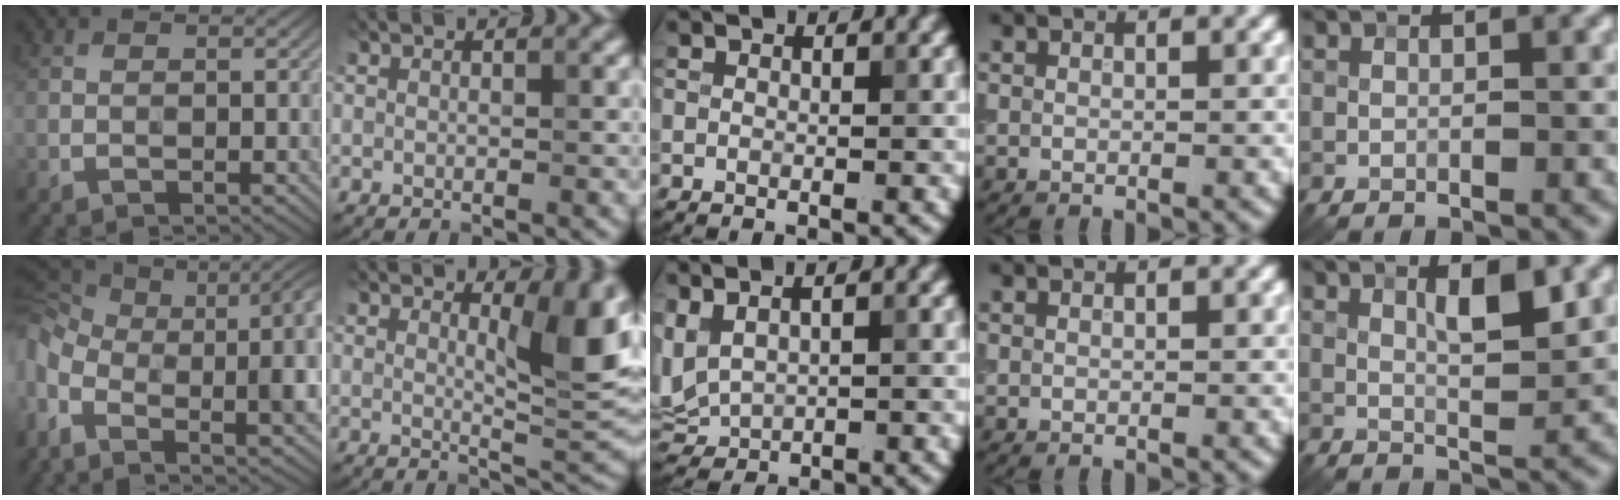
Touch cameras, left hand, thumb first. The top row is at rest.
{"thumb": {"total": 18.1, "force": [-4.0, 9.6, 14.7], "torque": [-0.294, -0.044, -0.022]}, "index": {"total": 6.9, "force": [2.4, 2.0, 6.1], "torque": [-0.077, -0.010, 0.041]}, "middle": {"total": 3.4, "force": [1.5, 2.0, 2.3], "torque": [-0.060, 0.008, 0.038]}, "little": {"total": 3.4, "force": [1.3, 0.9, 3.0], "torque": [-0.049, 0.000, 0.020]}}